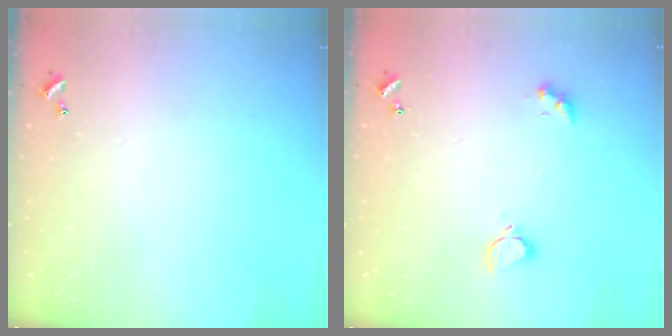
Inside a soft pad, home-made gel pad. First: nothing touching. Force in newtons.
{"total": 2.9, "press": 2.9, "slide": 0.6}